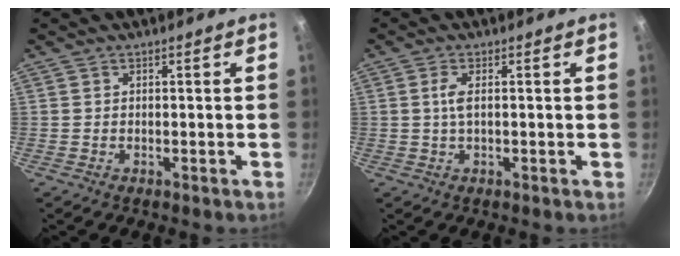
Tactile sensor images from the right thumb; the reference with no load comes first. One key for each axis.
{"total": 2.6, "fx": 0.2, "fy": 0.8, "fz": 2.5, "tx": -0.053, "ty": 0.003, "tz": 0.002}